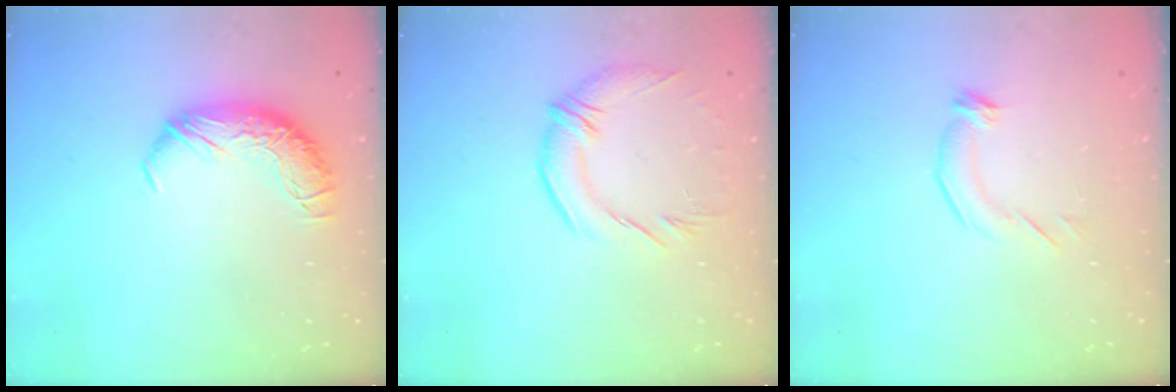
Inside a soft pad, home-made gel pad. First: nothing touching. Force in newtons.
{"total": 3.0, "press": 1.4, "slide": 2.6}
{"total": 4.0, "press": 3.8, "slide": 1.2}